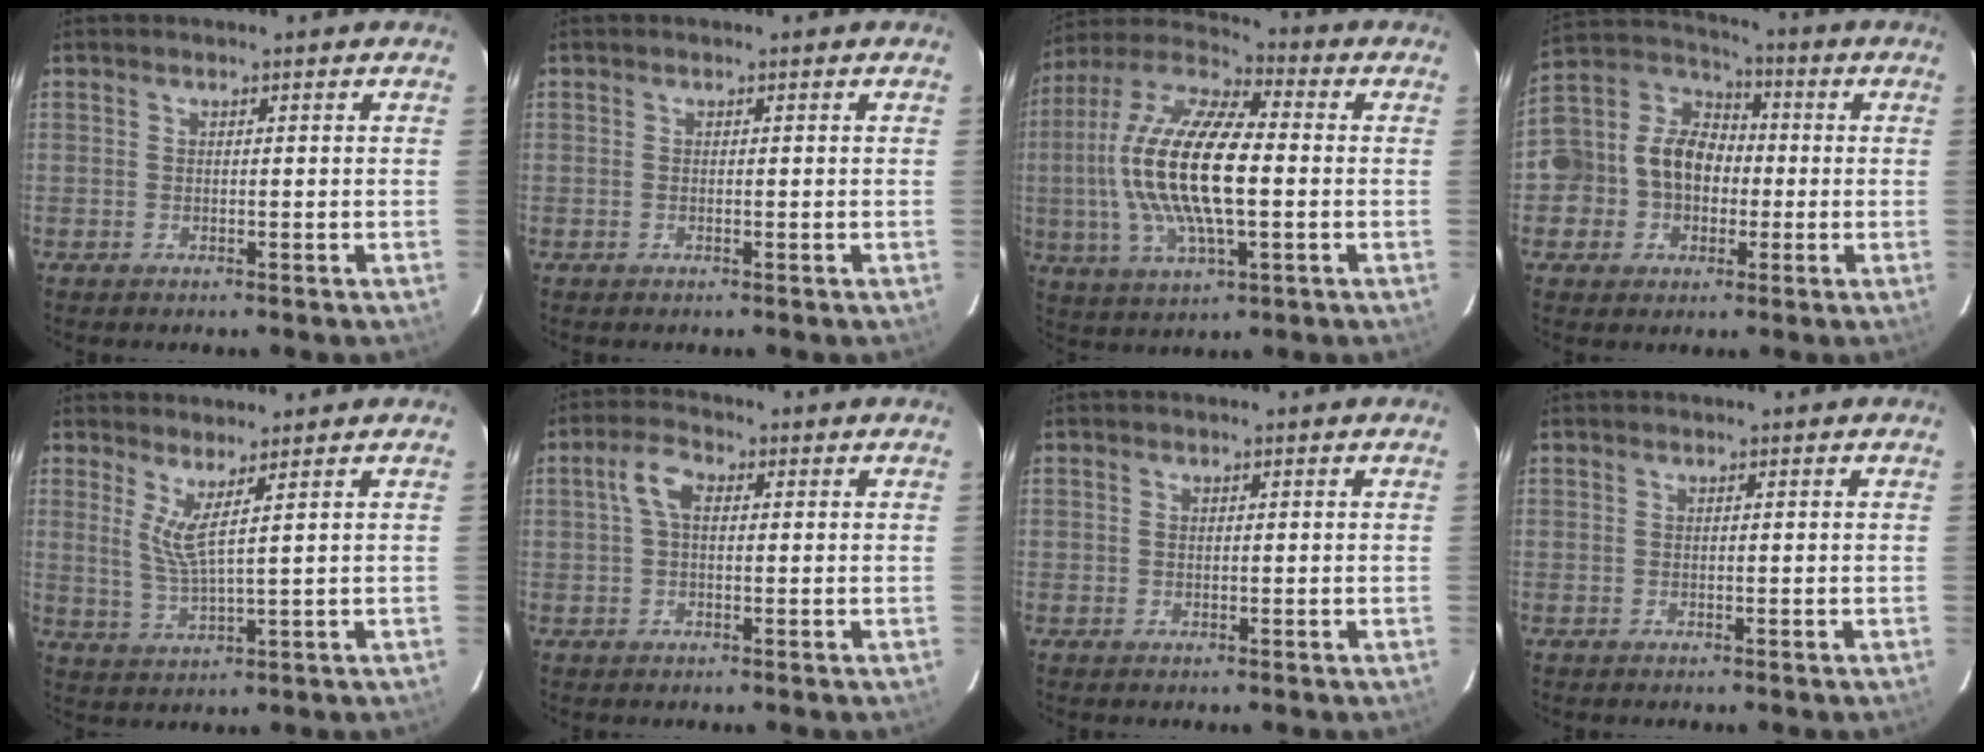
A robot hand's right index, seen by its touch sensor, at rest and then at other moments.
{"total": 0.0}
{"total": 19.4, "force": [-0.7, 6.7, 18.2], "torque": [-0.359, 0.002, -0.018]}
{"total": 15.2, "force": [-2.5, 13.6, 6.3], "torque": [-0.173, 0.055, -0.041]}
{"total": 4.4, "force": [2.5, -0.4, 3.5], "torque": [-0.075, -0.016, 0.049]}
{"total": 4.3, "force": [0.7, 2.3, 3.5], "torque": [-0.073, 0.015, 0.013]}
{"total": 0.7, "force": [0.1, 0.6, 0.3], "torque": [-0.003, 0.001, 0.001]}
{"total": 0.0}